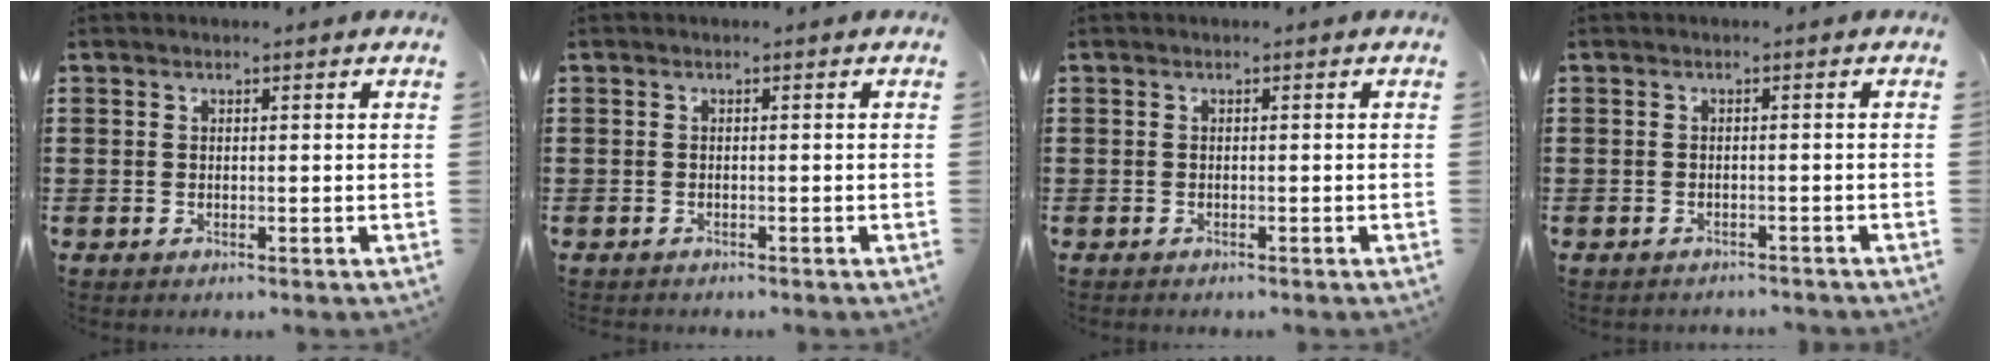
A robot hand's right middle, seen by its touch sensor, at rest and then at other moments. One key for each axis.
{"total": 0.6, "fx": -0.5, "fy": 0.2, "fz": -0.1, "tx": 0.001, "ty": 0.002, "tz": -0.013}
{"total": 0.5, "fx": -0.5, "fy": 0.2, "fz": -0.1, "tx": 0.001, "ty": 0.002, "tz": -0.011}
{"total": 1.0, "fx": -1.0, "fy": 0.2, "fz": -0.1, "tx": -0.002, "ty": 0.002, "tz": -0.023}